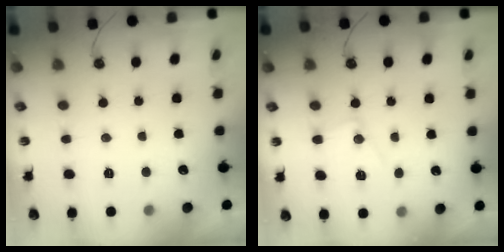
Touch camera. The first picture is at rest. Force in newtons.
{"total": 9.6, "press": 9.6, "slide": 0.7}